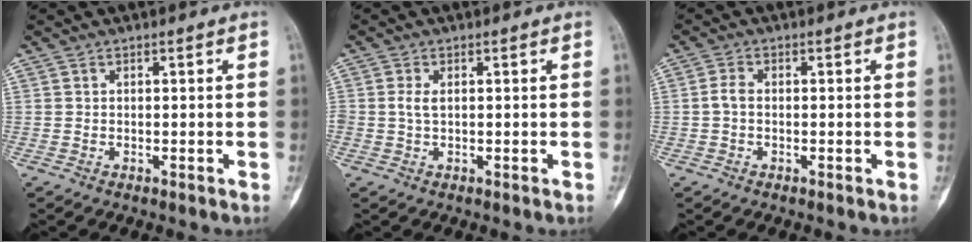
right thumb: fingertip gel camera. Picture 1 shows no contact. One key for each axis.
{"total": 1.6, "fx": 0.2, "fy": 0.9, "fz": 1.4, "tx": -0.033, "ty": 0.002, "tz": 0.004}
{"total": 2.0, "fx": -0.3, "fy": 1.3, "fz": 1.6, "tx": -0.031, "ty": 0.004, "tz": -0.011}